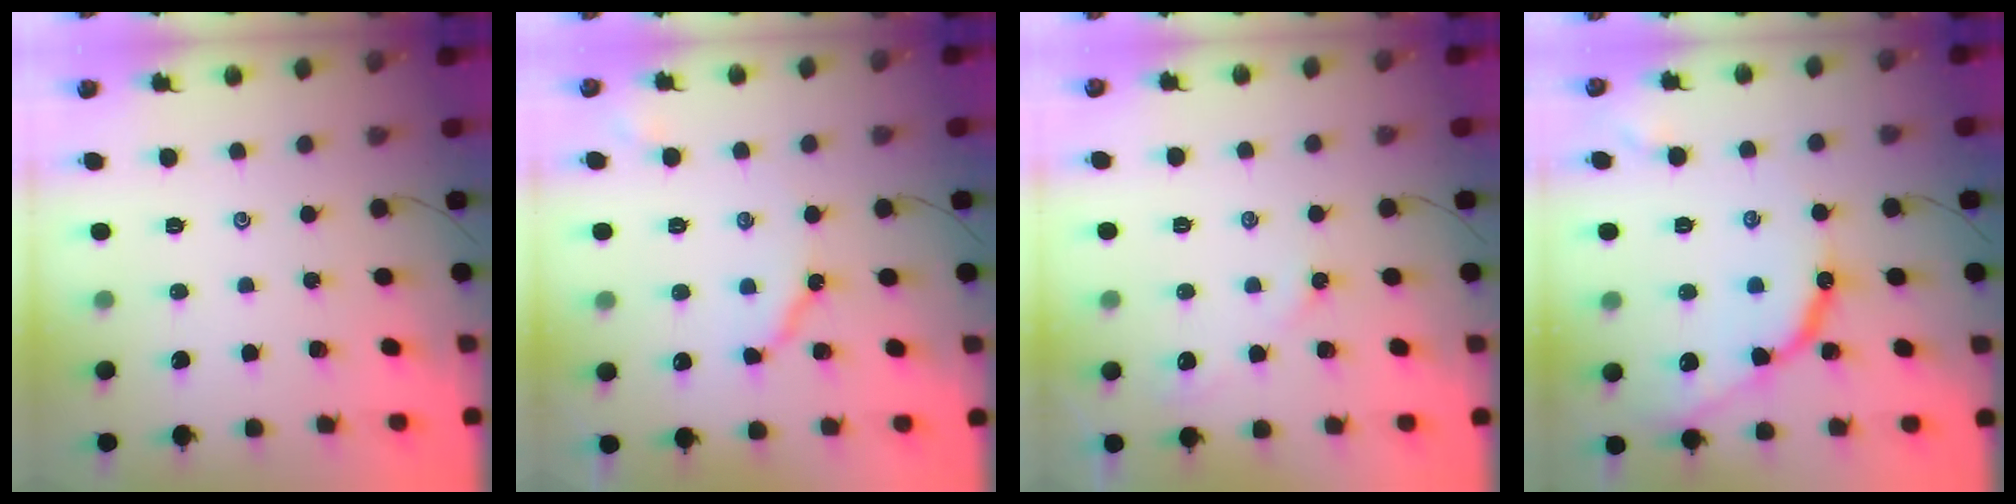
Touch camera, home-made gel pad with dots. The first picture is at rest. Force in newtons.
{"total": 6.0, "press": 5.9, "slide": 0.7}
{"total": 4.6, "press": 4.6, "slide": 0.4}
{"total": 11.7, "press": 11.6, "slide": 1.3}